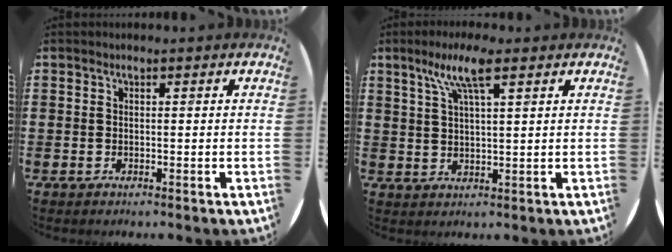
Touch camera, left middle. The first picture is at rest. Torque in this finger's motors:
{"motor_torque": [1.29, -0.85, 0.21, 0.16]}